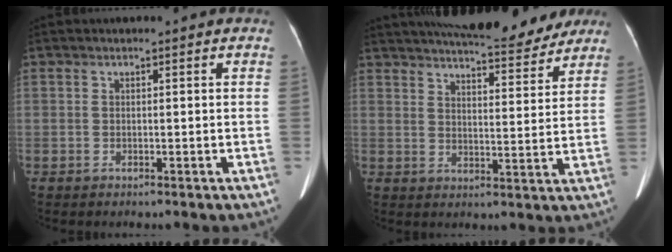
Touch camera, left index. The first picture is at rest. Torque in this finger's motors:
{"motor_torque": [-0.86, -1.28, -0.11, 0.03]}